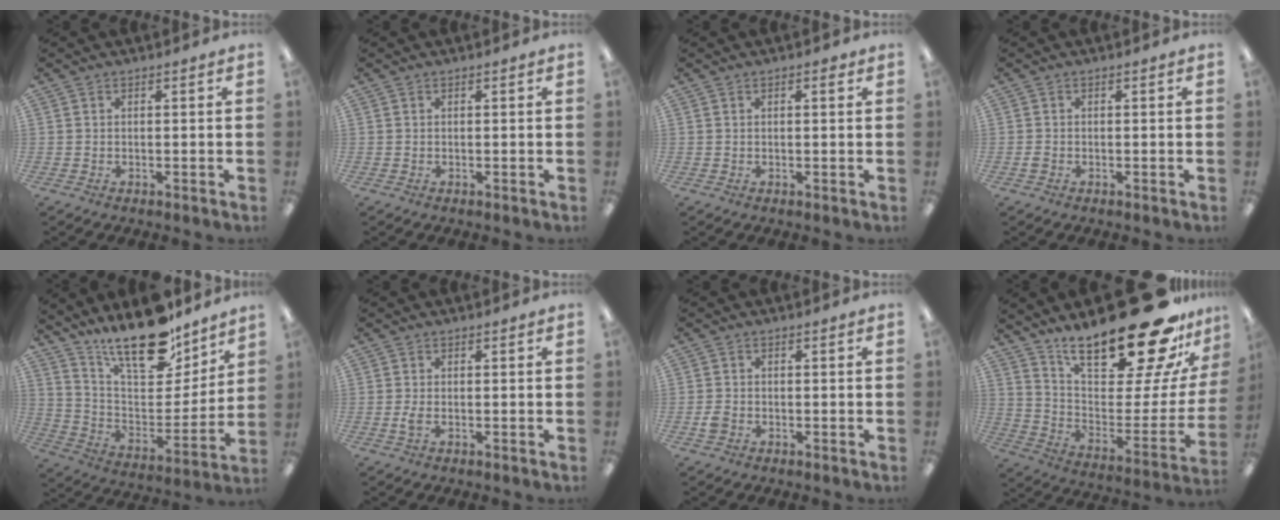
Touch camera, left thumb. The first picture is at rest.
{"total": 0.0}
{"total": 1.6, "force": [0.7, 0.5, 1.3], "torque": [-0.011, -0.003, 0.008]}
{"total": 1.0, "force": [-0.4, 0.7, 0.6], "torque": [-0.011, 0.003, -0.009]}
{"total": 20.9, "force": [16.7, 7.3, 10.2], "torque": [-0.172, -0.117, 0.291]}
{"total": 2.0, "force": [-0.3, 0.8, 1.8], "torque": [-0.047, -0.002, -0.011]}
{"total": 2.0, "force": [-0.8, 1.5, 1.1], "torque": [-0.019, 0.003, -0.014]}
{"total": 28.5, "force": [21.0, 8.8, 17.3], "torque": [-0.244, -0.153, 0.352]}